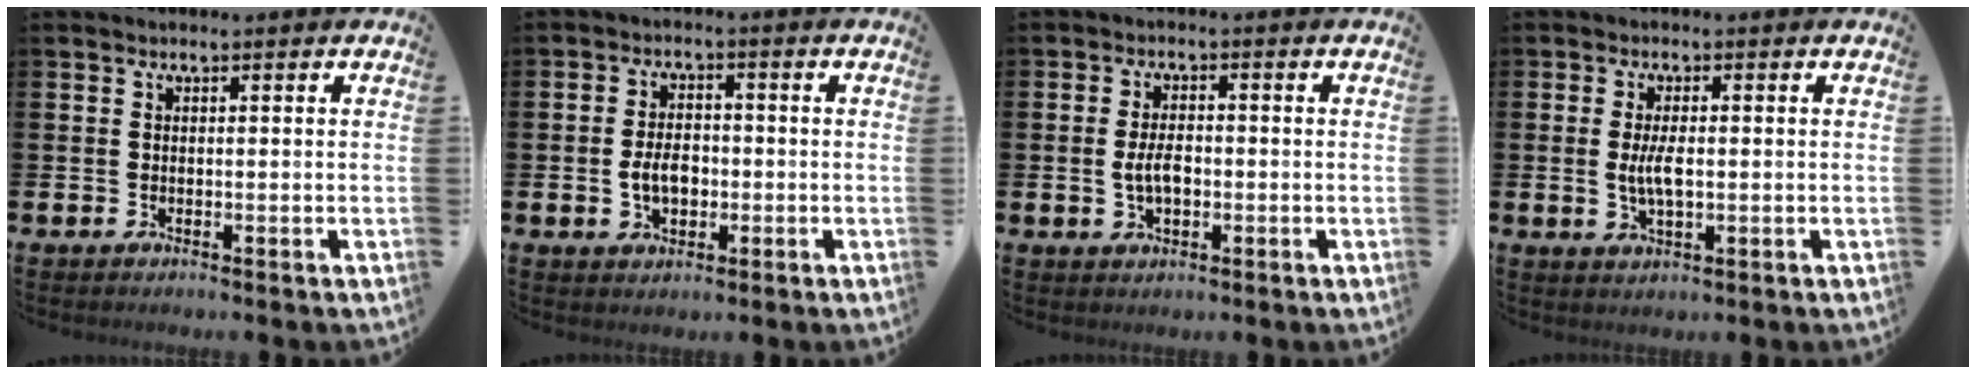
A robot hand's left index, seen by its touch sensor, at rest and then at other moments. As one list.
[{"total": 4.1, "force": [-0.7, 2.7, 3.1], "torque": [-0.043, 0.001, -0.017]}, {"total": 3.6, "force": [-0.2, 1.9, 3.0], "torque": [-0.041, -0.001, -0.008]}, {"total": 3.7, "force": [0.1, 1.4, 3.4], "torque": [-0.058, 0.002, -0.001]}]